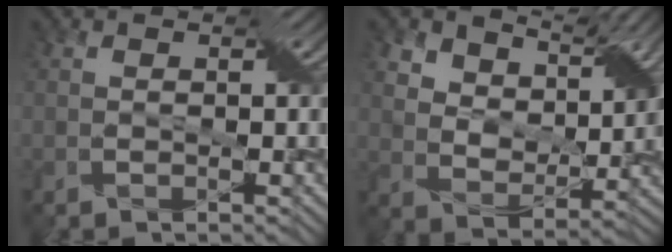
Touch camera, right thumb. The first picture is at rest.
{"total": 7.5, "force": [5.8, 4.0, 2.6], "torque": [-0.065, -0.006, 0.104]}